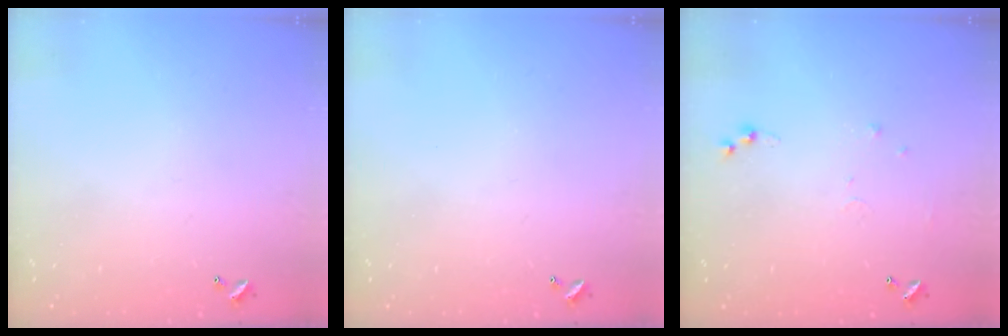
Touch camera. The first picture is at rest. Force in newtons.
{"total": 0.0}
{"total": 5.1, "press": 5.1, "slide": 0.6}